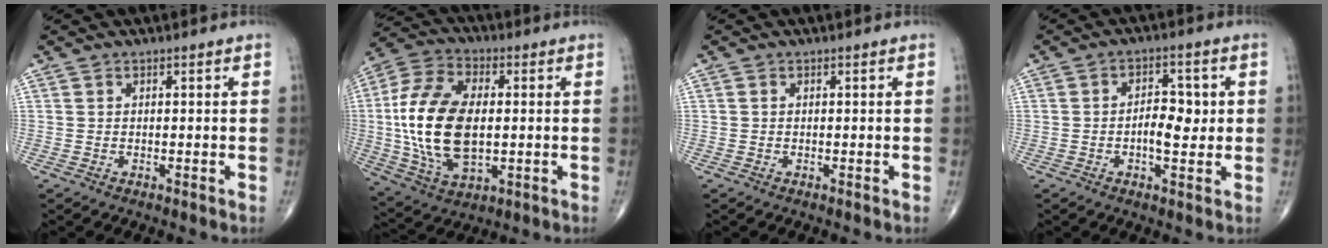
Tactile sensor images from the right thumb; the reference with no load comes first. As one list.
[{"total": 19.6, "force": [-0.2, 10.9, 16.3], "torque": [-0.333, 0.000, 0.001]}, {"total": 0.0}, {"total": 6.0, "force": [-0.2, 3.1, 5.1], "torque": [-0.063, 0.005, -0.006]}]